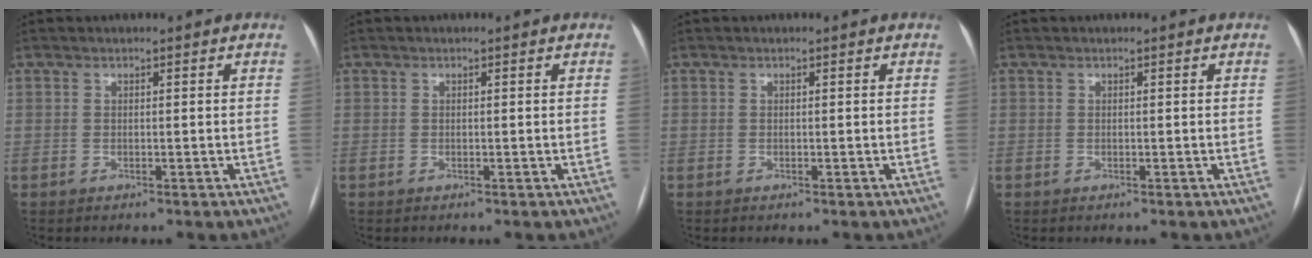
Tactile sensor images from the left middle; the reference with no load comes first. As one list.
[{"total": 0.0}, {"total": 0.0}, {"total": 0.0}]